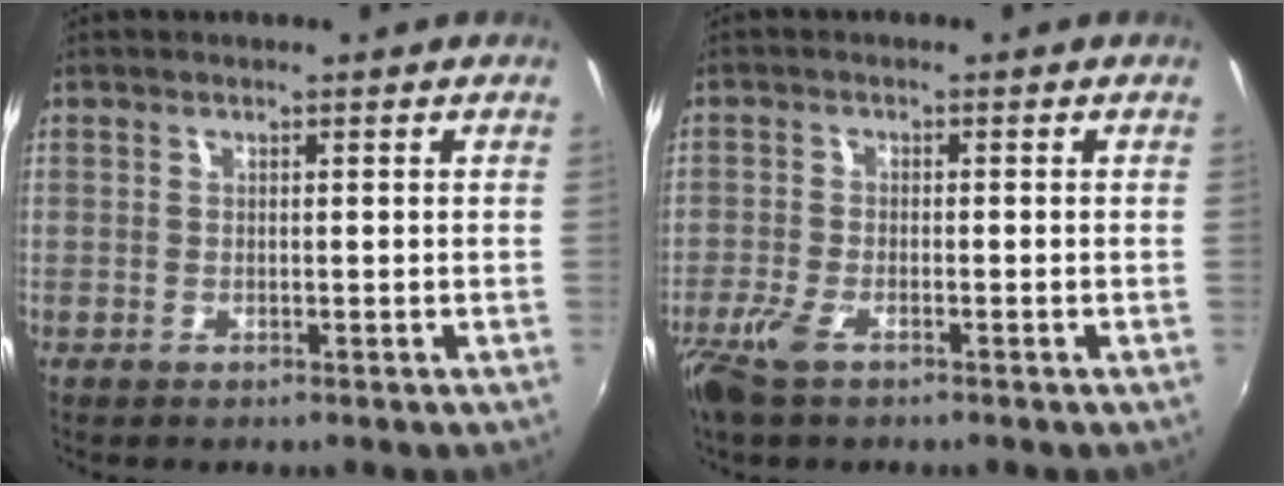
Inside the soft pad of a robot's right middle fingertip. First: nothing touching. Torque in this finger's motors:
{"motor_torque": [0.27, -0.25, 0.06, 0.02]}